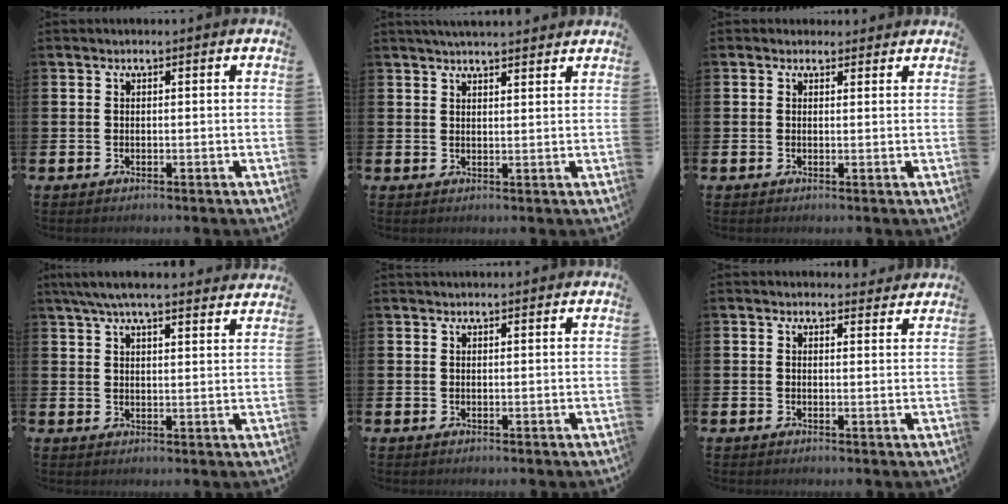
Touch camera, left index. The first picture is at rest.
{"total": 3.2, "force": [3.2, 0.2, 0.6], "torque": [-0.012, -0.010, 0.057]}
{"total": 1.4, "force": [1.2, 0.7, 0.0], "torque": [0.009, 0.001, 0.020]}
{"total": 6.4, "force": [6.0, 0.7, 2.3], "torque": [-0.056, -0.019, 0.109]}
{"total": 0.9, "force": [0.9, 0.0, 0.1], "torque": [0.010, -0.005, 0.015]}
{"total": 1.9, "force": [1.9, 0.4, -0.1], "torque": [0.011, -0.010, 0.032]}